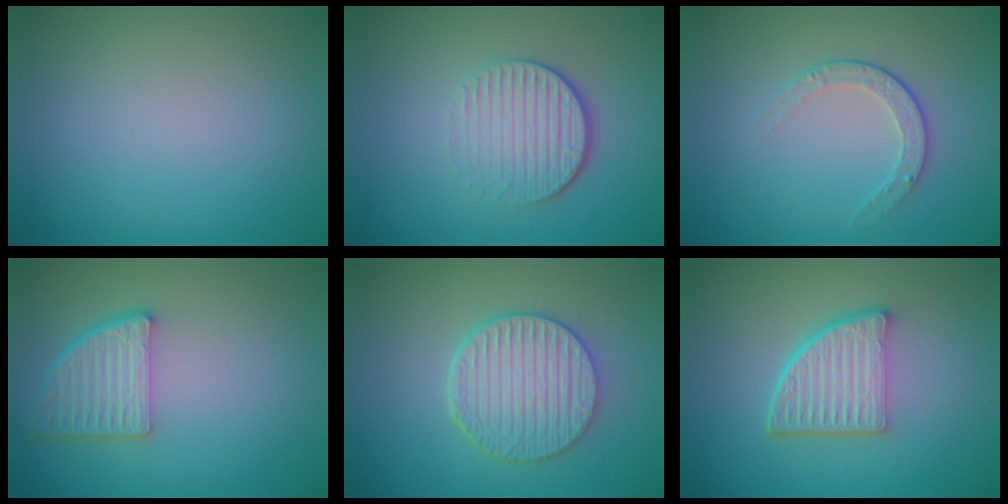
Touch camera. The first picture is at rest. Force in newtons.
{"total": 4.2, "press": 2.8, "slide": 3.1}
{"total": 2.1, "press": 1.4, "slide": 1.5}
{"total": 4.5, "press": 3.5, "slide": 2.8}
{"total": 5.5, "press": 4.5, "slide": 3.1}
{"total": 5.3, "press": 3.9, "slide": 3.7}